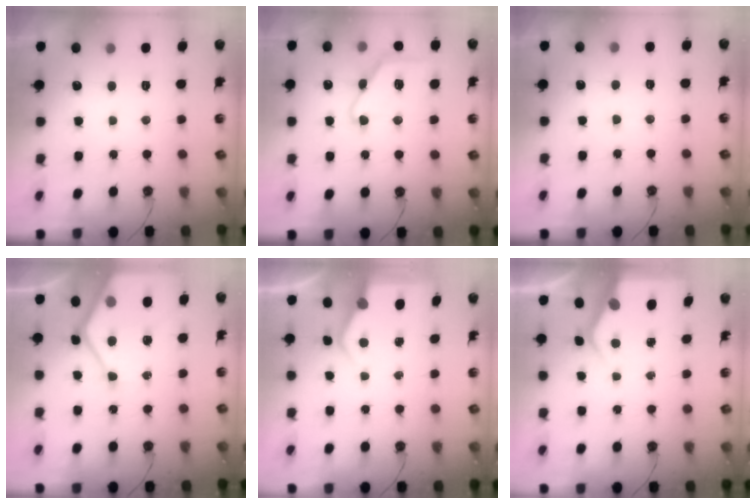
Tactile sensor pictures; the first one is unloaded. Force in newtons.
{"total": 12.1, "press": 12.0, "slide": 0.6}
{"total": 2.4, "press": 2.4, "slide": 0.4}
{"total": 14.9, "press": 14.8, "slide": 1.3}
{"total": 4.8, "press": 4.7, "slide": 0.7}
{"total": 5.1, "press": 5.1, "slide": 0.3}